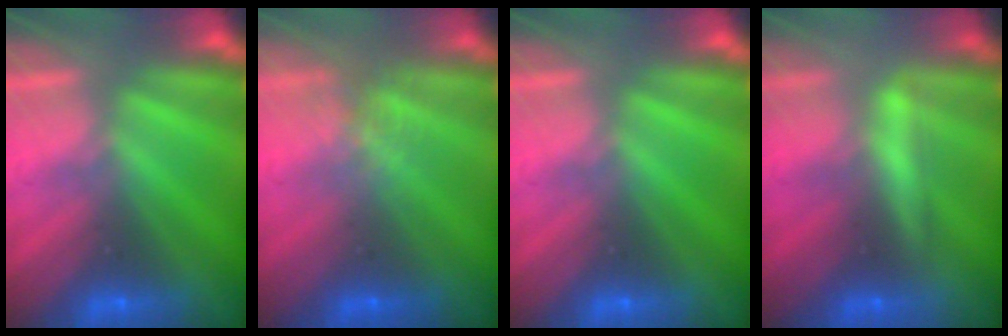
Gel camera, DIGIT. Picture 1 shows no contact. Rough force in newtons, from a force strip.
{"total": 1.2}
{"total": 0.0}
{"total": 2.1}